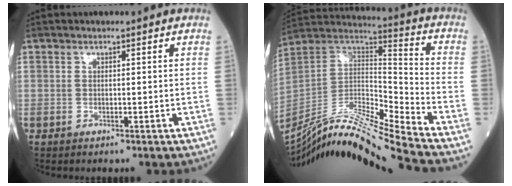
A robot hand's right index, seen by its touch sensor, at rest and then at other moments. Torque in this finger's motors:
{"motor_torque": [-0.62, -0.74, -0.17, 0.00]}